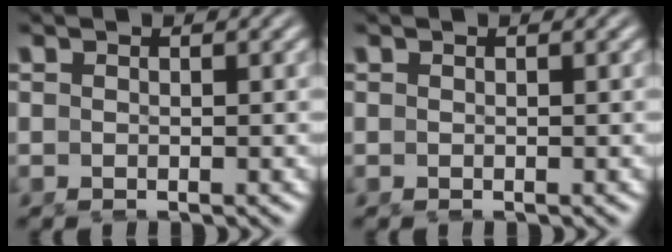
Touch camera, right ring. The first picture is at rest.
{"total": 0.0}